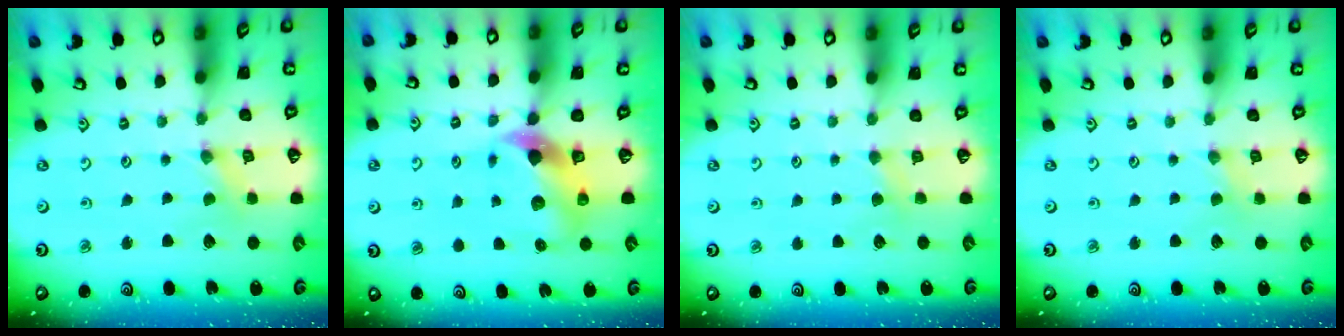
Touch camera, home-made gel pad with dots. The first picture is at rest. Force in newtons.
{"total": 8.4, "press": 8.3, "slide": 1.3}
{"total": 2.5, "press": 2.5, "slide": 0.4}
{"total": 0.8, "press": 0.8, "slide": 0.2}